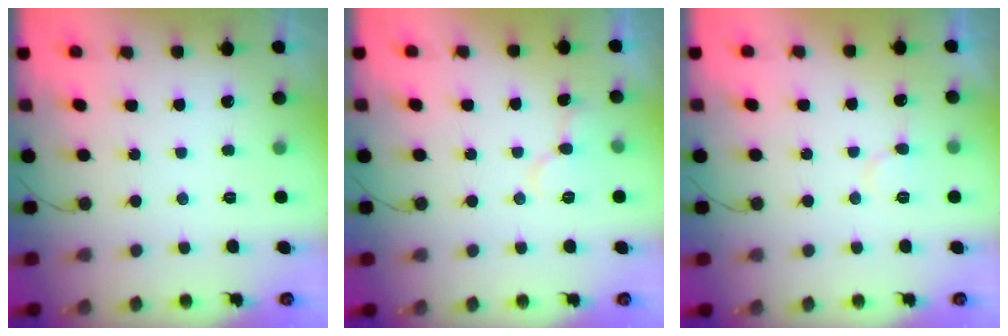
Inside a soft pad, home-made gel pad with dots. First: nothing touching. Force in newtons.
{"total": 7.0, "press": 7.0, "slide": 0.4}
{"total": 6.7, "press": 6.6, "slide": 0.5}